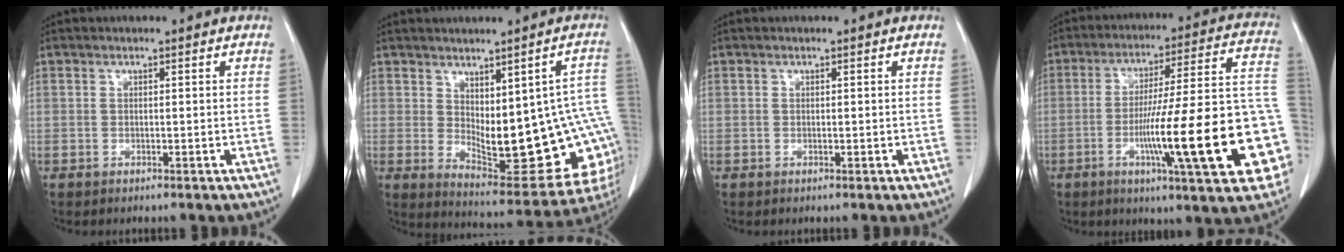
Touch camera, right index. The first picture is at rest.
{"total": 18.7, "force": [-1.1, 6.9, 17.3], "torque": [-0.160, 0.003, 0.010]}
{"total": 0.0}
{"total": 23.3, "force": [-6.7, 1.6, 22.2], "torque": [-0.252, 0.012, -0.095]}